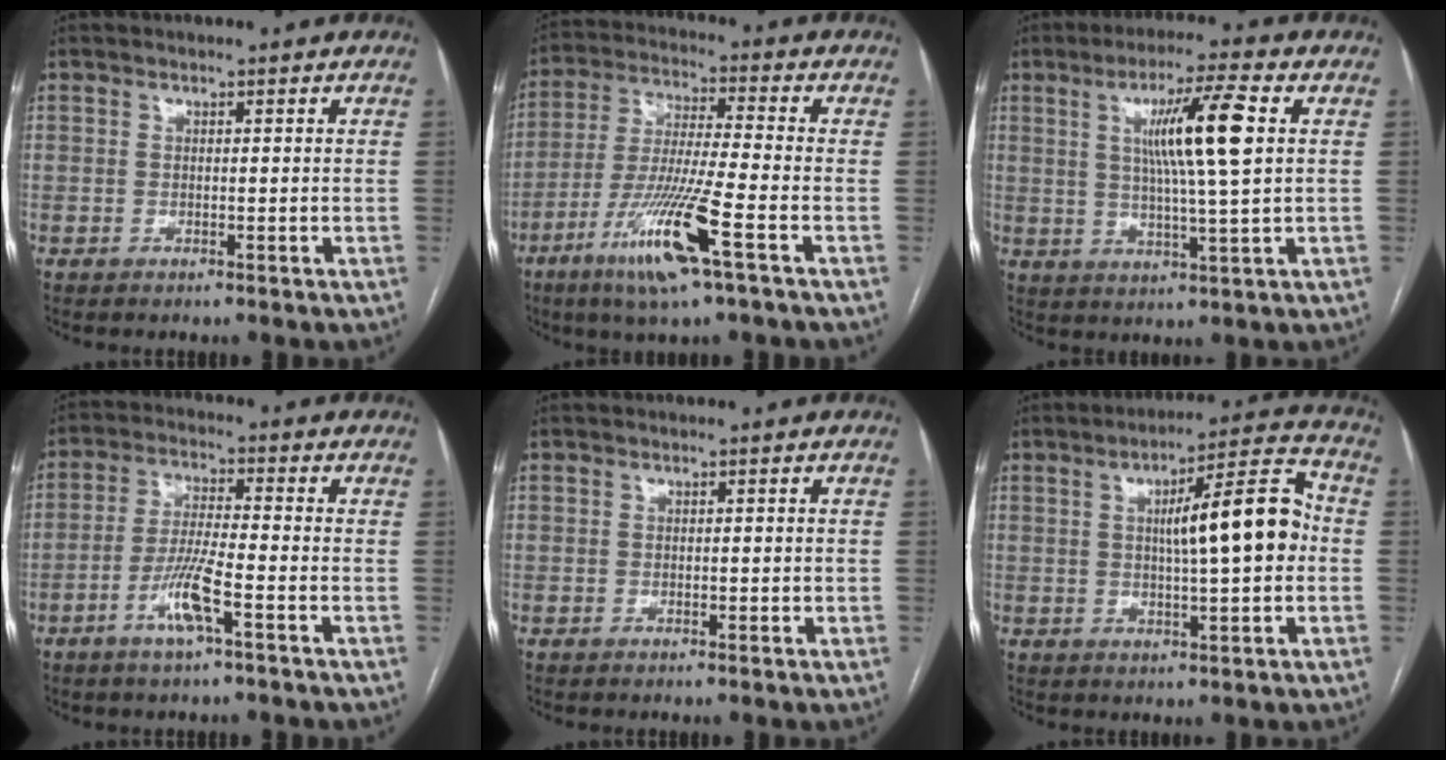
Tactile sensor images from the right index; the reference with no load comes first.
{"total": 13.4, "force": [-6.5, 0.0, 11.7], "torque": [-0.241, -0.025, -0.122]}
{"total": 10.9, "force": [2.7, -0.3, 10.6], "torque": [-0.184, 0.002, 0.045]}
{"total": 7.1, "force": [-3.4, 0.3, 6.2], "torque": [-0.129, -0.004, -0.066]}
{"total": 0.9, "force": [-0.1, 0.4, 0.7], "torque": [-0.012, 0.004, 0.004]}
{"total": 12.3, "force": [0.8, 2.0, 12.1], "torque": [-0.177, 0.031, 0.011]}